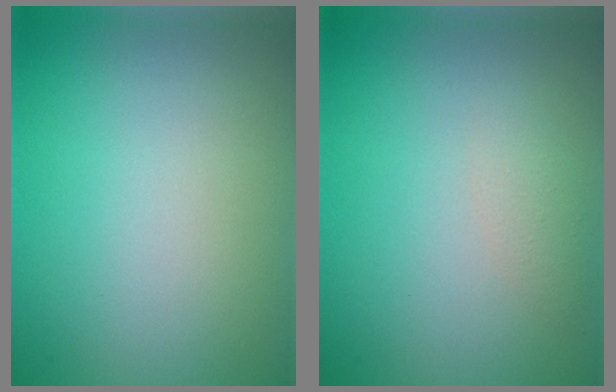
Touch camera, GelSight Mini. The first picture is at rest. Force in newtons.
{"total": 1.1, "press": 1.1, "slide": 0.0}